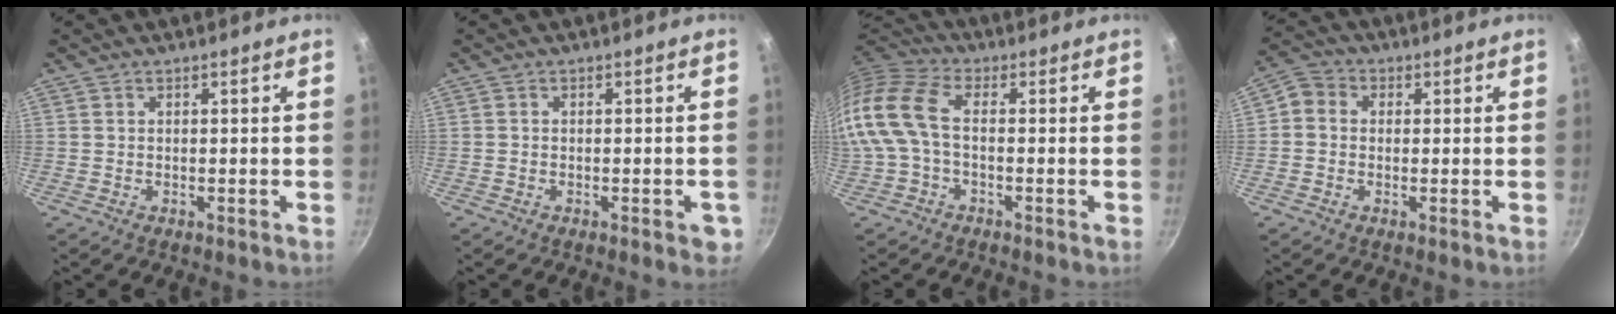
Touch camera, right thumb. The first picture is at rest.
{"total": 3.1, "force": [-1.3, 1.3, 2.5], "torque": [-0.020, 0.004, -0.017]}
{"total": 13.8, "force": [-1.5, 8.0, 11.1], "torque": [-0.242, 0.026, -0.053]}
{"total": 4.2, "force": [0.0, 3.7, 1.9], "torque": [-0.026, 0.009, -0.020]}